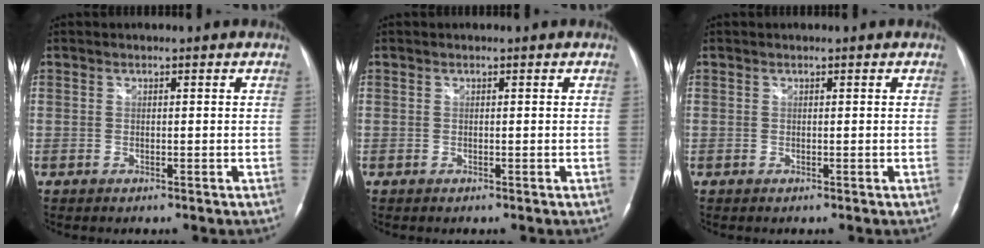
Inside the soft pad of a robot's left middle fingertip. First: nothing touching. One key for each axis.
{"total": 0.0}
{"total": 0.0}